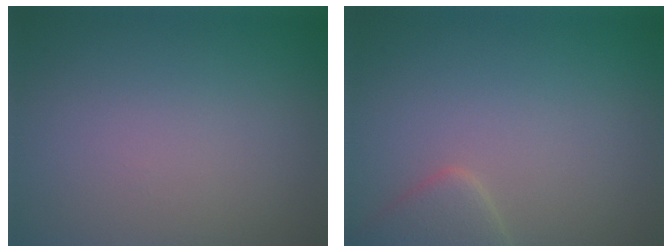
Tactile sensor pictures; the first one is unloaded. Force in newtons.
{"total": 2.7, "press": 2.7, "slide": 0.2}